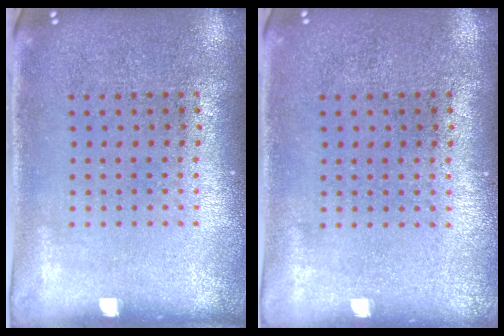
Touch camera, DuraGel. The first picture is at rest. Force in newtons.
{"total": 0.0}